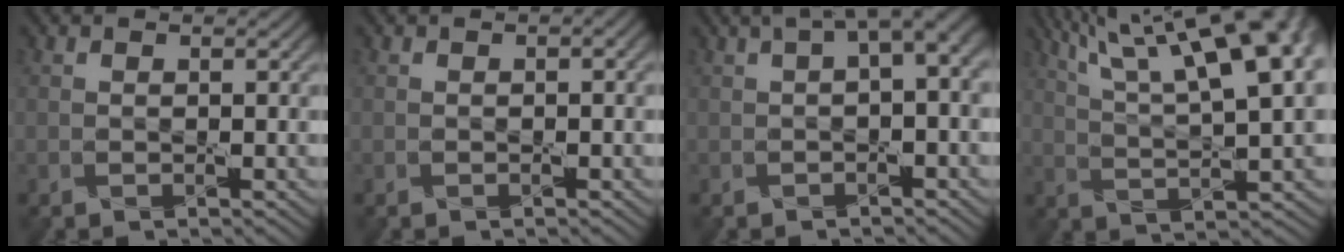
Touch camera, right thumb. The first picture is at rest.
{"total": 0.8, "force": [0.2, 0.3, 0.7], "torque": [-0.012, 0.003, 0.001]}
{"total": 4.8, "force": [1.3, 1.3, 4.4], "torque": [-0.063, 0.019, 0.021]}
{"total": 18.6, "force": [9.4, 5.7, 15.0], "torque": [-0.252, 0.043, 0.140]}